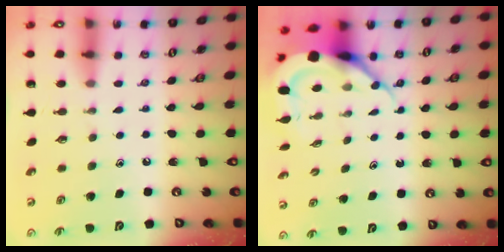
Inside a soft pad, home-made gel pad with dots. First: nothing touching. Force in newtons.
{"total": 9.0, "press": 8.9, "slide": 0.9}